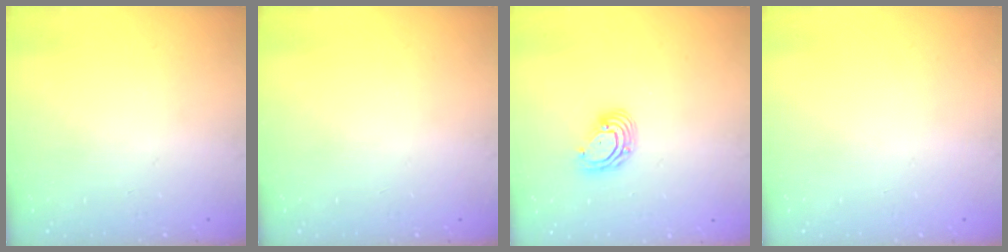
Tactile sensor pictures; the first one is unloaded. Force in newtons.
{"total": 0.0}
{"total": 7.5, "press": 7.3, "slide": 1.3}
{"total": 0.0}